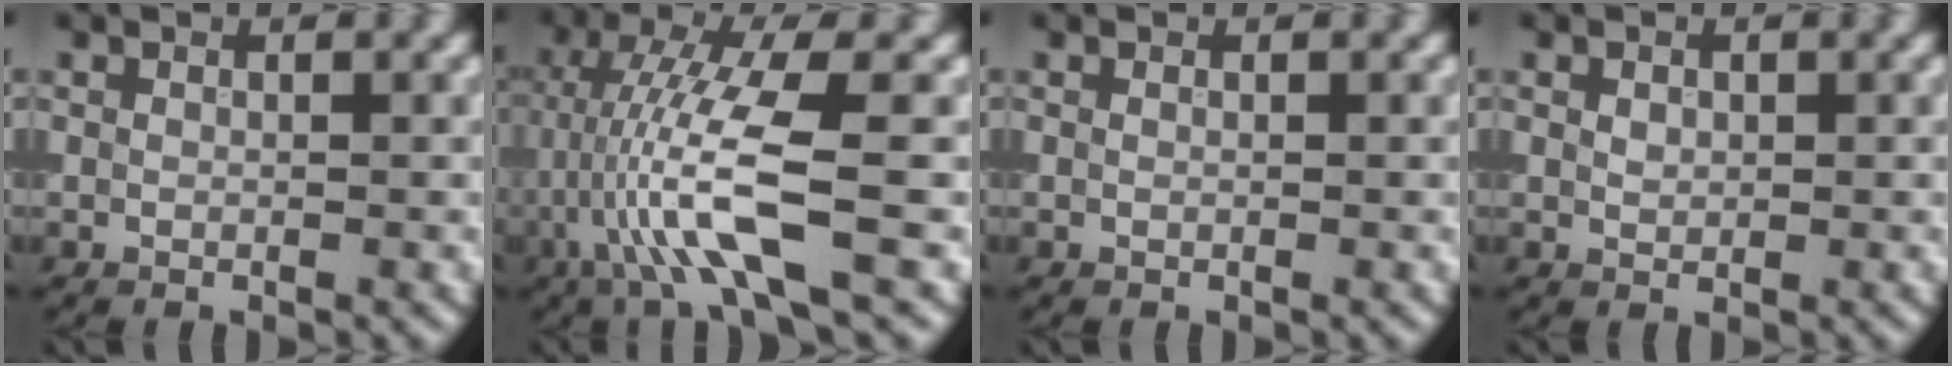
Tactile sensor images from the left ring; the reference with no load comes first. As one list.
[{"total": 7.7, "force": [-1.7, 1.2, 7.4], "torque": [-0.154, 0.005, -0.030]}, {"total": 0.0}, {"total": 0.9, "force": [0.3, 0.7, 0.5], "torque": [-0.009, -0.001, 0.005]}]